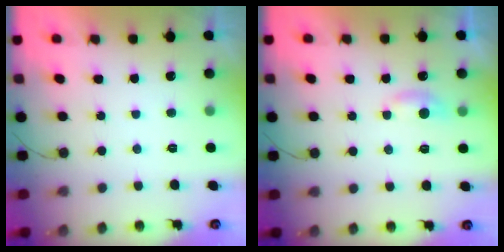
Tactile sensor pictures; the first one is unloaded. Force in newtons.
{"total": 4.9, "press": 4.9, "slide": 0.5}